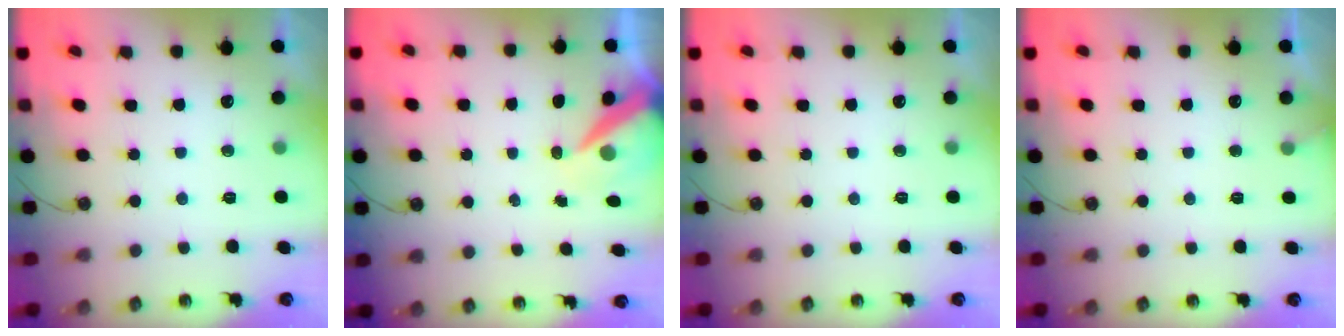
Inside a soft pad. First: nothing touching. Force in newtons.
{"total": 8.4, "press": 8.3, "slide": 1.0}
{"total": 0.0}
{"total": 2.9, "press": 2.9, "slide": 0.2}